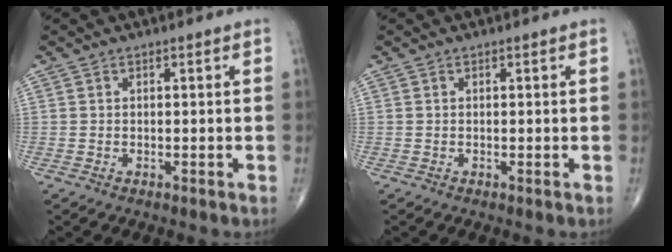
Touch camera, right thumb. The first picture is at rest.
{"total": 0.0}